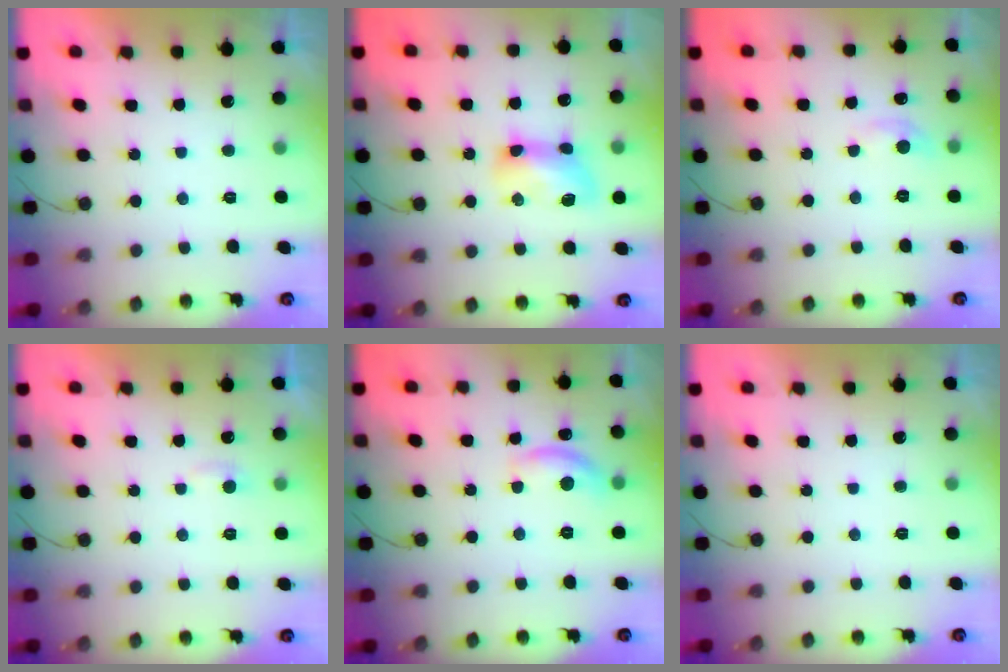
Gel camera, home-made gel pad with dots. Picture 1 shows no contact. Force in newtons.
{"total": 10.4, "press": 10.4, "slide": 0.2}
{"total": 5.4, "press": 5.3, "slide": 0.6}
{"total": 2.7, "press": 2.7, "slide": 0.2}
{"total": 11.0, "press": 11.0, "slide": 0.7}
{"total": 0.0}